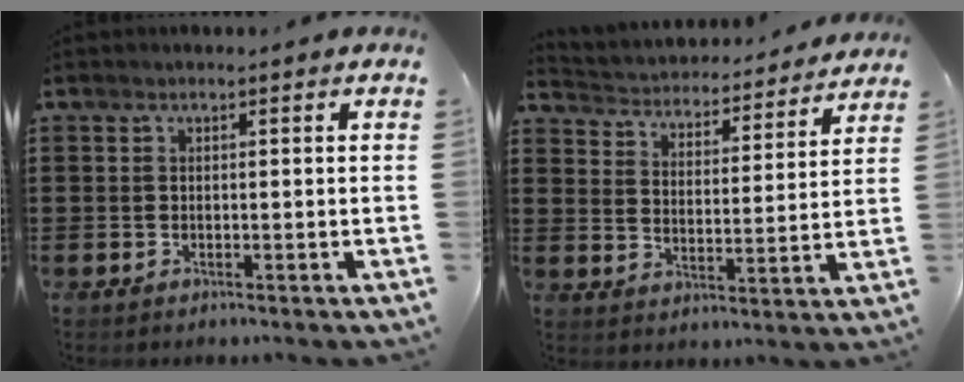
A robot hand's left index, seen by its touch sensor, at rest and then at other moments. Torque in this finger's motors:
{"motor_torque": [1.50, -0.64, 0.46, 0.05]}